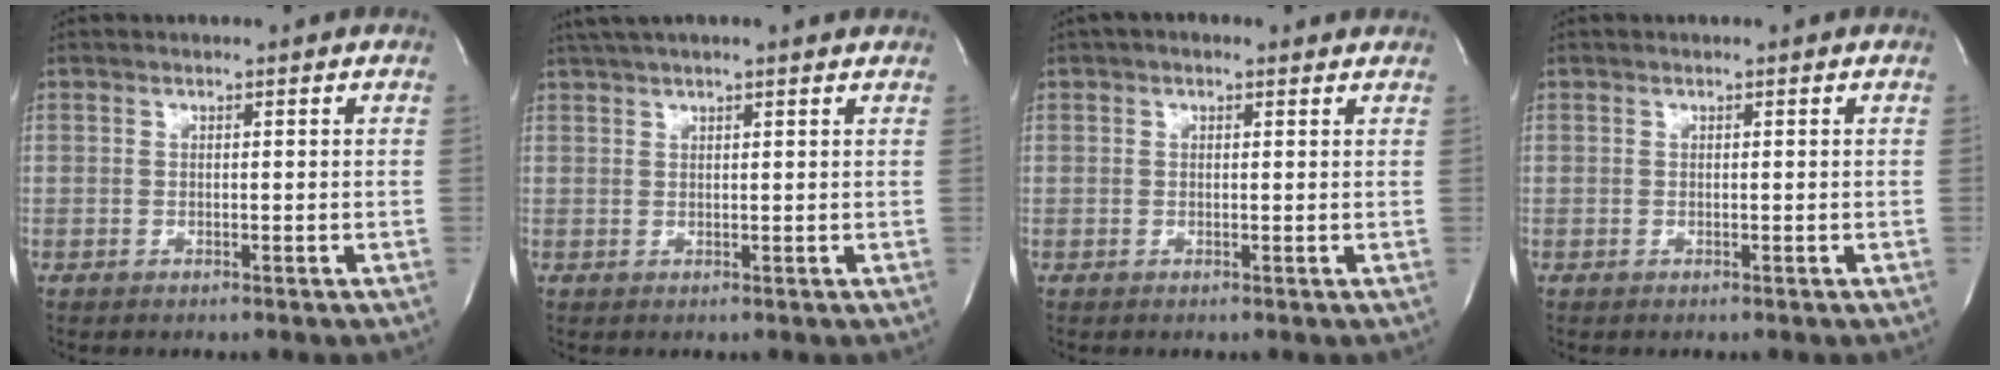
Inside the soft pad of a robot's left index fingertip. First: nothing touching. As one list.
[{"total": 7.7, "force": [6.4, 0.8, 4.2], "torque": [-0.071, 0.033, 0.089]}, {"total": 1.9, "force": [1.0, 1.2, 1.1], "torque": [-0.015, 0.020, 0.009]}, {"total": 0.0}]